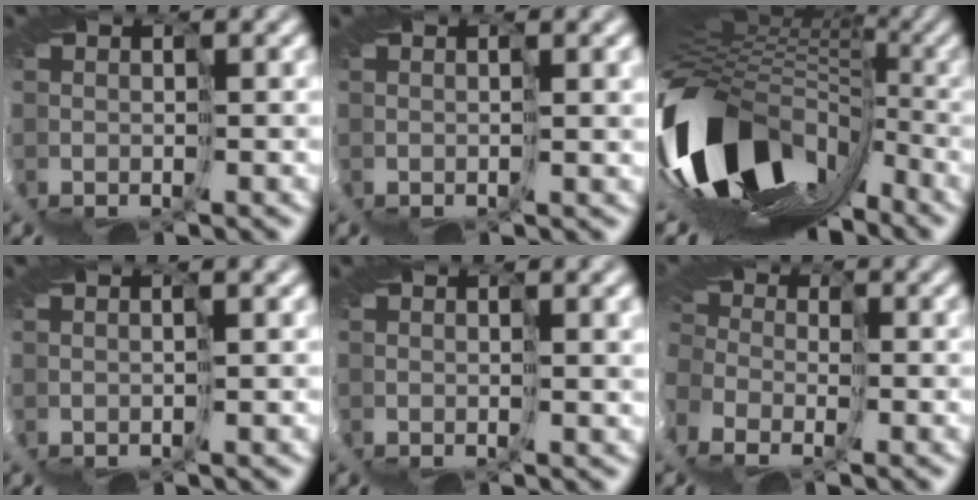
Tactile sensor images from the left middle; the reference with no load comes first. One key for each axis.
{"total": 2.0, "fx": 0.8, "fy": 0.2, "fz": 1.8, "tx": -0.032, "ty": 0.000, "tz": 0.009}
{"total": 14.1, "fx": -4.9, "fy": 9.6, "fz": 9.1, "tx": -0.200, "ty": -0.040, "tz": -0.082}
{"total": 0.8, "fx": 0.6, "fy": -0.5, "fz": 0.3, "tx": -0.005, "ty": -0.001, "tz": 0.005}
{"total": 3.1, "fx": 1.2, "fy": 0.9, "fz": 2.8, "tx": -0.048, "ty": 0.005, "tz": 0.016}
{"total": 8.0, "fx": -4.7, "fy": 5.3, "fz": 3.6, "tx": -0.089, "ty": -0.024, "tz": -0.069}